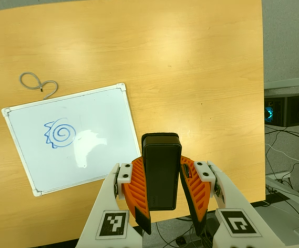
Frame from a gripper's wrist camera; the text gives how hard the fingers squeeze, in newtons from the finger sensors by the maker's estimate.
{"total": 8.1, "left": 6.6, "right": 9.6}